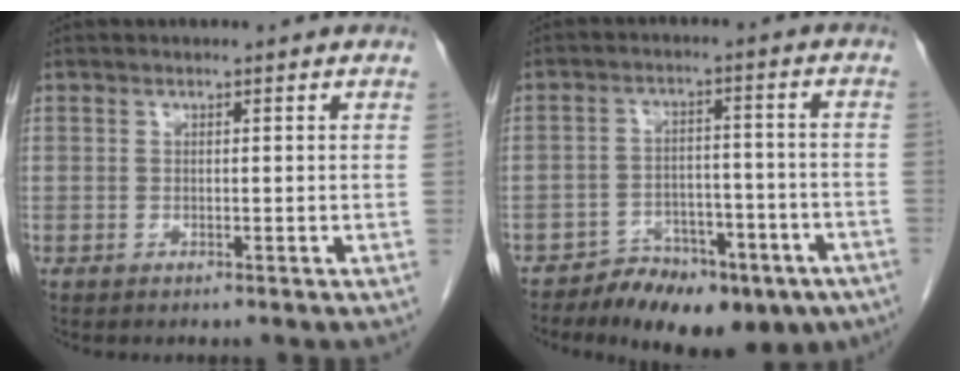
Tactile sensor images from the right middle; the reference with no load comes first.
{"total": 13.4, "force": [-9.5, 6.2, 7.1], "torque": [-0.081, 0.024, -0.139]}